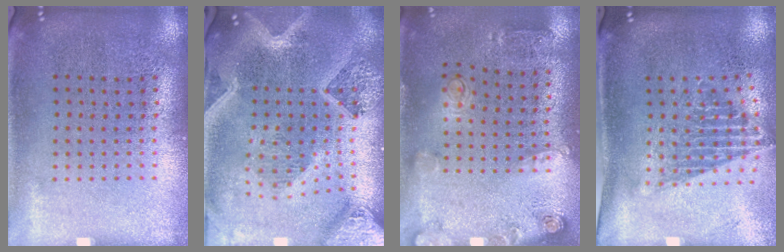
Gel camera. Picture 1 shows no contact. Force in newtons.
{"total": 3.9, "press": 3.1, "slide": 2.5}
{"total": 2.0, "press": 1.4, "slide": 1.4}
{"total": 1.4, "press": 1.1, "slide": 0.9}